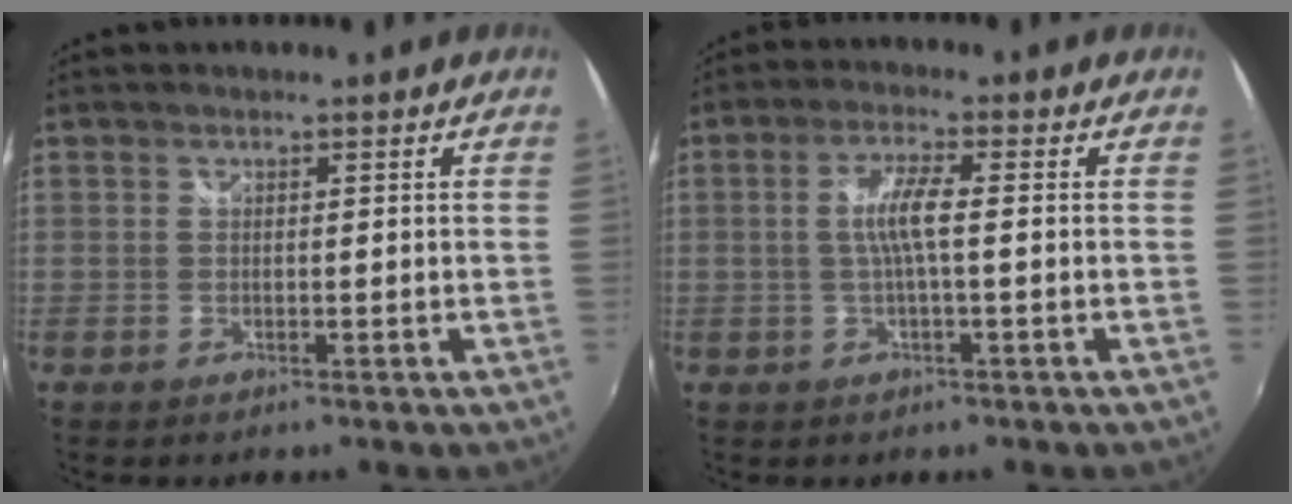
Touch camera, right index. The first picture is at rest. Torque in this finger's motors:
{"motor_torque": [0.58, -0.12, 0.48, 0.12]}